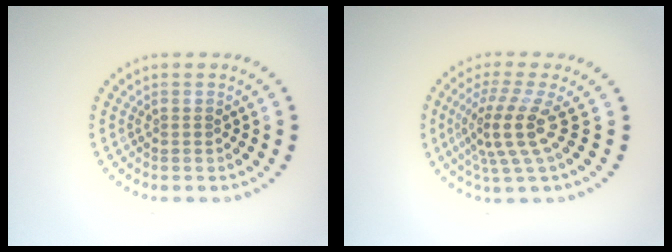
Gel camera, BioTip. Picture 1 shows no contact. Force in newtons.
{"total": 4.1, "press": 2.9, "slide": 2.9}